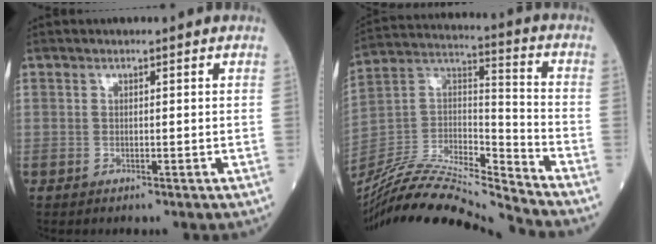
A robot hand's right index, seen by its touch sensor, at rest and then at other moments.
{"total": 21.8, "force": [-20.5, -0.2, 7.5], "torque": [-0.172, 0.010, -0.363]}